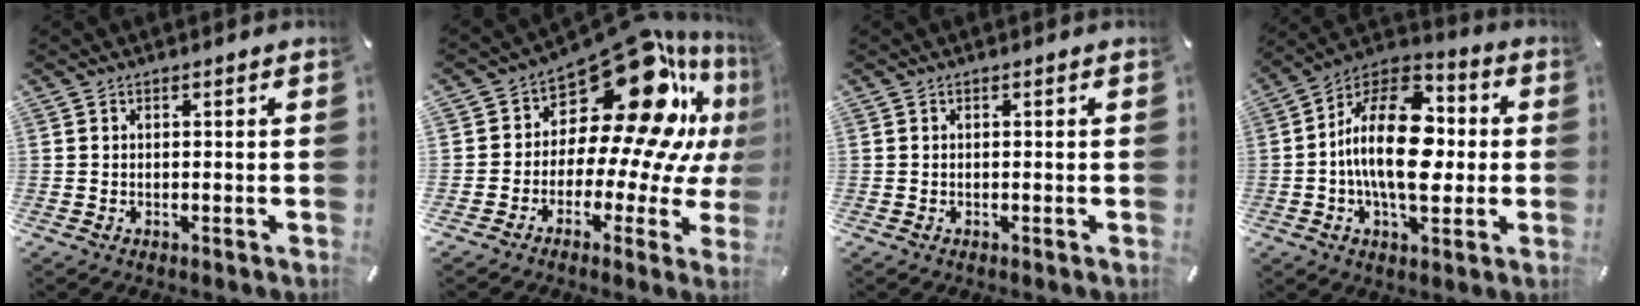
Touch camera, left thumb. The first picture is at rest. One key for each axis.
{"total": 24.2, "fx": 11.9, "fy": 12.4, "fz": 17.1, "tx": -0.236, "ty": -0.108, "tz": 0.202}
{"total": 0.0}
{"total": 20.7, "fx": -0.8, "fy": 12.2, "fz": 16.7, "tx": -0.318, "ty": 0.001, "tz": -0.021}